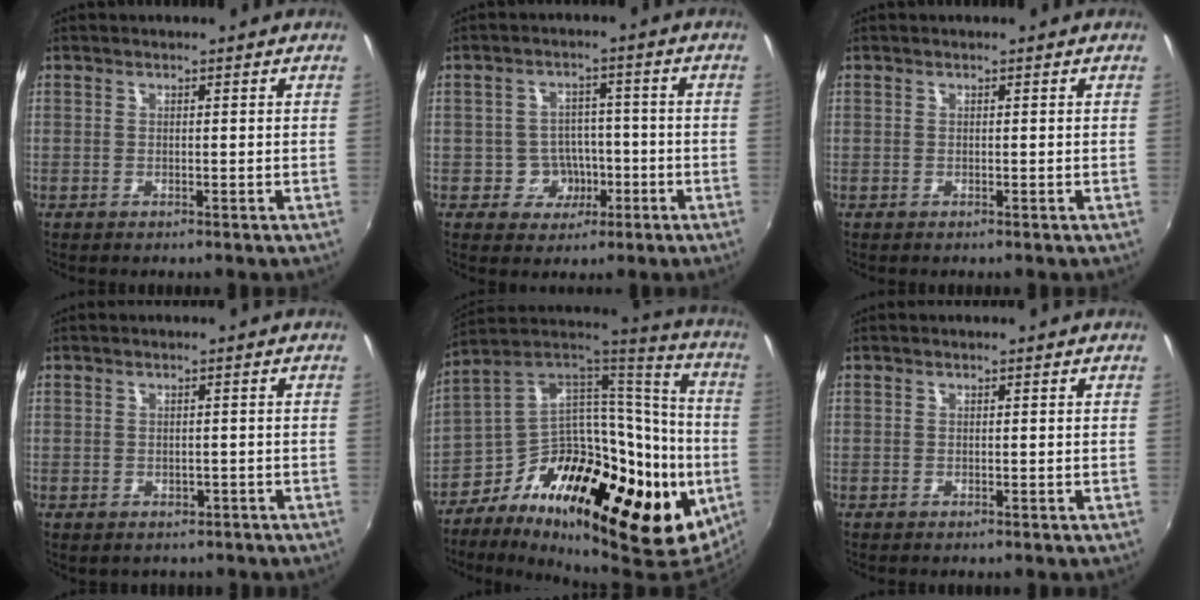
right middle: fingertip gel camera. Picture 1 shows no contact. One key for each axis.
{"total": 5.8, "fx": -2.1, "fy": 5.3, "fz": 1.2, "tx": -0.029, "ty": 0.018, "tz": -0.019}
{"total": 0.0}
{"total": 1.8, "fx": -0.7, "fy": 1.6, "fz": 0.5, "tx": -0.009, "ty": -0.005, "tz": -0.006}
{"total": 33.3, "fx": -12.2, "fy": 17.4, "fz": 25.6, "tx": -0.394, "ty": 0.015, "tz": -0.194}
{"total": 0.0}